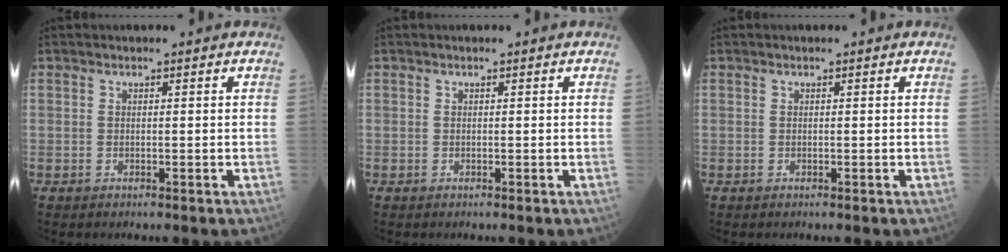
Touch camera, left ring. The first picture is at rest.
{"total": 0.0}
{"total": 0.0}